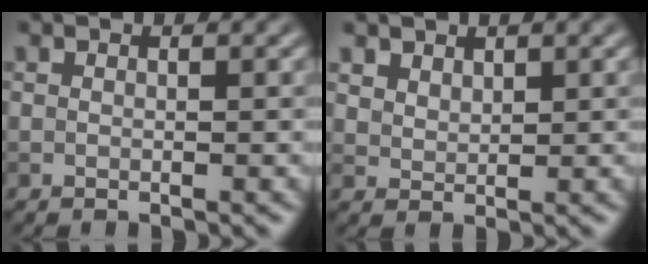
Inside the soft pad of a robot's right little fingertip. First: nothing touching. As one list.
[{"total": 2.2, "force": [1.7, 1.3, 0.6], "torque": [-0.022, -0.010, 0.045]}]